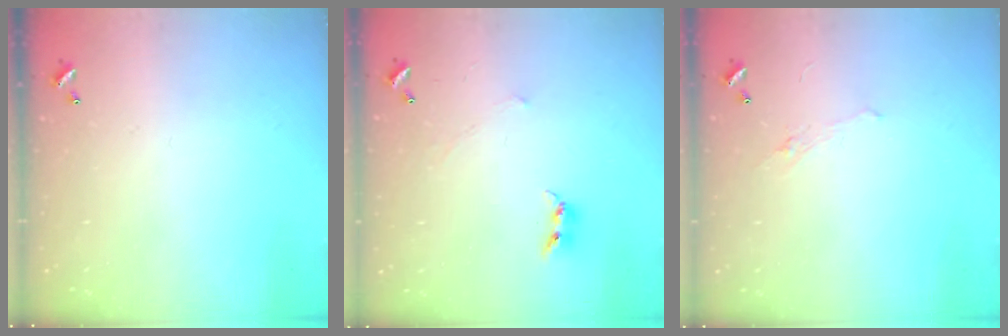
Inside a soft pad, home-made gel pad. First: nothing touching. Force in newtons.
{"total": 2.4, "press": 2.3, "slide": 0.4}
{"total": 0.9, "press": 0.5, "slide": 0.7}